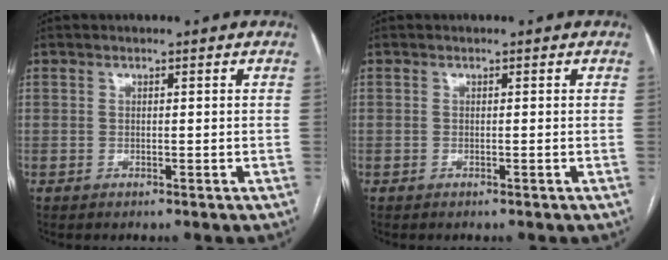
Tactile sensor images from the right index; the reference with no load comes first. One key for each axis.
{"total": 0.0}